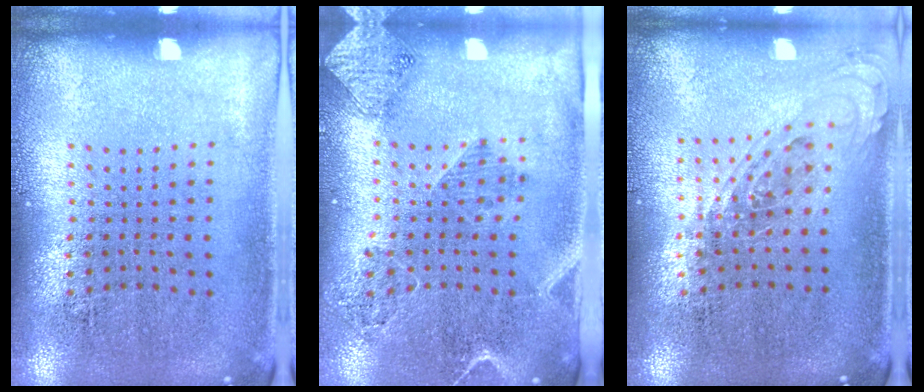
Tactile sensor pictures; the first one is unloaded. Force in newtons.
{"total": 1.8, "press": 1.7, "slide": 0.8}
{"total": 0.8, "press": 0.8, "slide": 0.2}